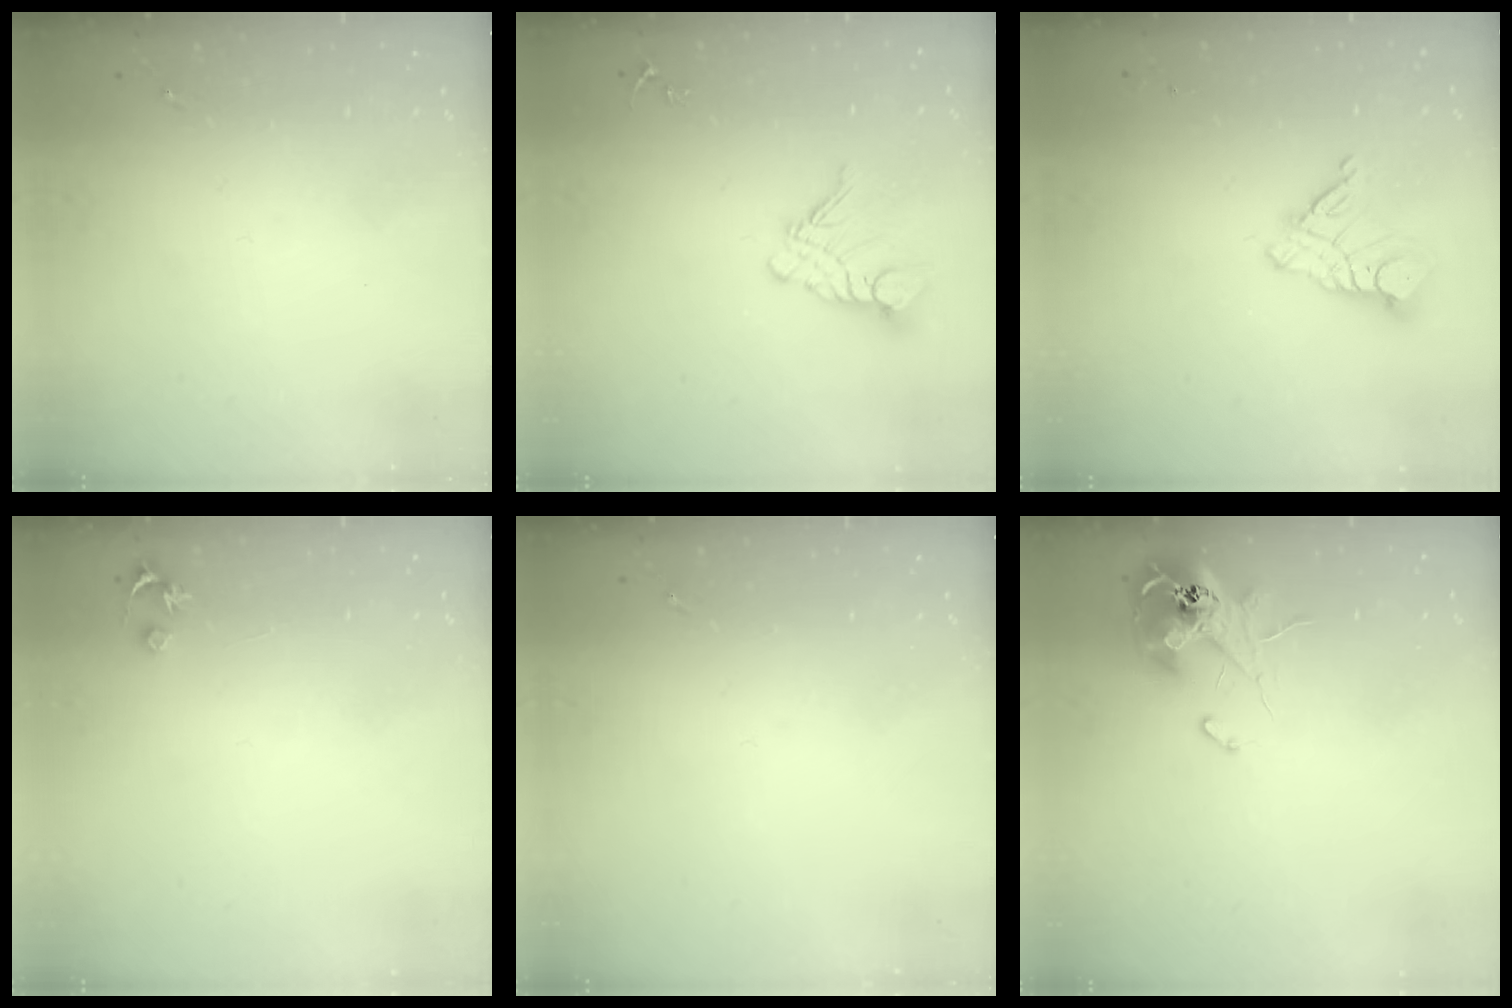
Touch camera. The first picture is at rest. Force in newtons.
{"total": 12.1, "press": 12.0, "slide": 1.2}
{"total": 9.7, "press": 9.7, "slide": 1.1}
{"total": 3.5, "press": 3.5, "slide": 0.3}
{"total": 0.0}
{"total": 12.7, "press": 12.6, "slide": 1.5}